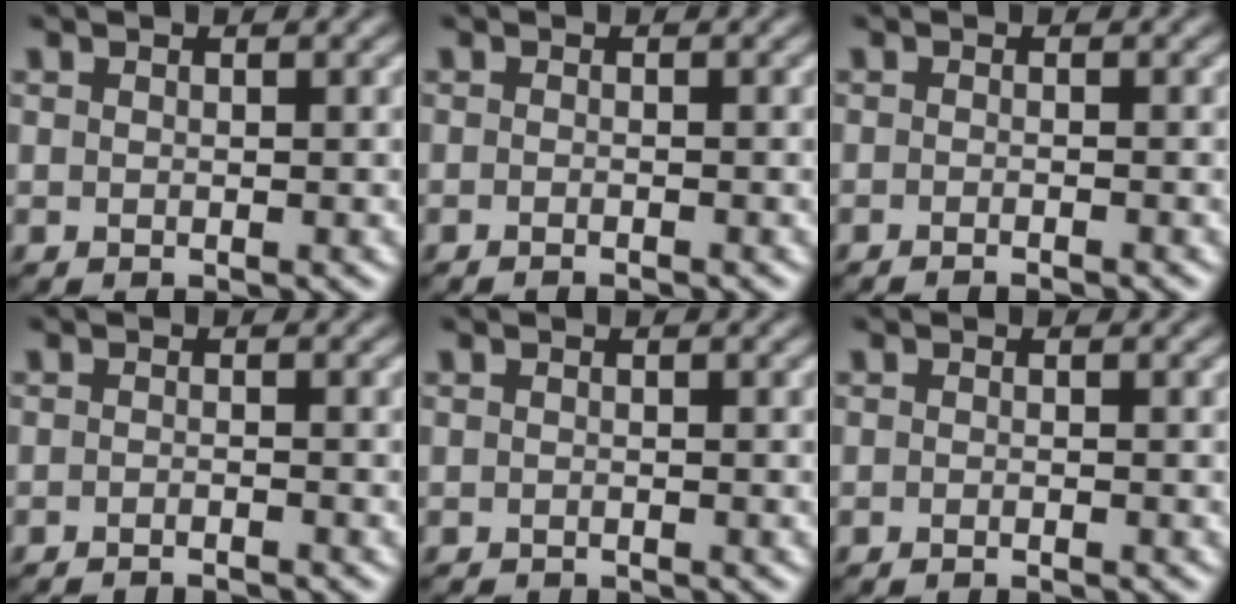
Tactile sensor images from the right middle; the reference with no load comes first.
{"total": 1.2, "force": [-0.8, 0.3, 0.7], "torque": [-0.005, -0.004, -0.019]}
{"total": 1.6, "force": [-1.1, 0.4, 1.1], "torque": [-0.006, -0.001, -0.022]}
{"total": 2.3, "force": [-2.0, 0.4, 1.0], "torque": [-0.006, 0.000, -0.034]}
{"total": 1.8, "force": [-1.8, 0.3, 0.4], "torque": [0.000, -0.010, -0.028]}
{"total": 1.2, "force": [-0.8, 0.3, 0.8], "torque": [-0.004, -0.003, -0.018]}